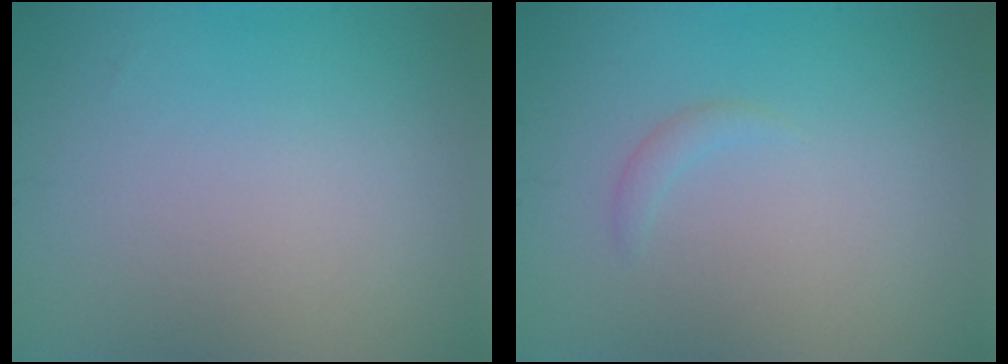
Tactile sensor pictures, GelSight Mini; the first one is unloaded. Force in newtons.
{"total": 0.8, "press": 0.8, "slide": 0.1}